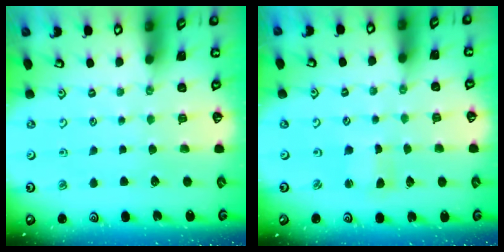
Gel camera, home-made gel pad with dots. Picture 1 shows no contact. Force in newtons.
{"total": 1.4, "press": 1.4, "slide": 0.2}